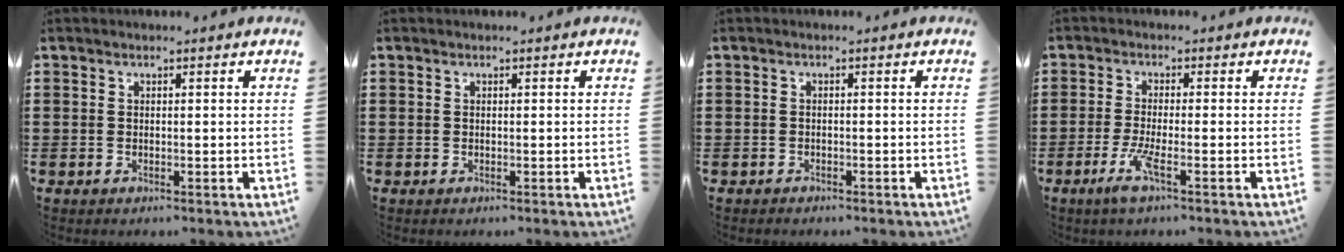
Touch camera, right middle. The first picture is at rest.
{"total": 0.0}
{"total": 0.8, "force": [-0.8, 0.2, -0.1], "torque": [-0.001, 0.000, -0.017]}
{"total": 4.5, "force": [-2.0, 0.3, 4.0], "torque": [-0.087, -0.013, -0.040]}